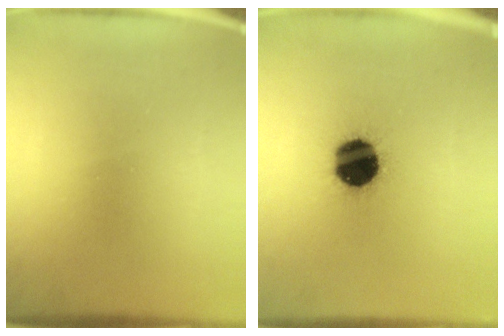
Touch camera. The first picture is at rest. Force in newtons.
{"total": 16.3}